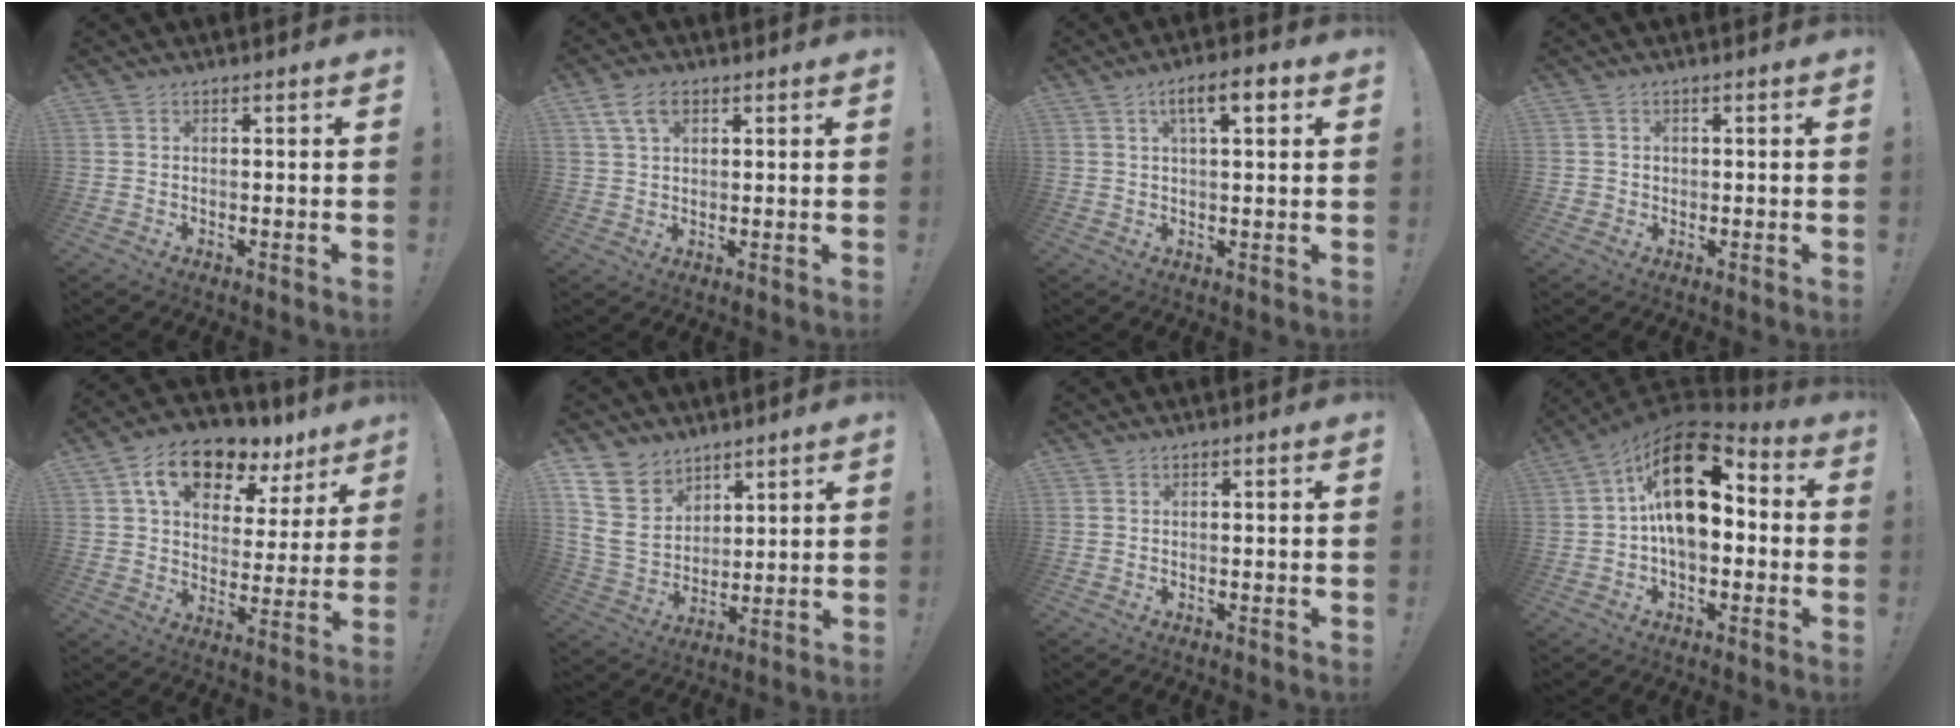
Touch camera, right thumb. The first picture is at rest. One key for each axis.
{"total": 6.8, "fx": 3.3, "fy": 4.1, "fz": 4.3, "tx": -0.074, "ty": 0.000, "tz": 0.064}
{"total": 7.3, "fx": 2.9, "fy": 2.1, "fz": 6.3, "tx": -0.087, "ty": -0.005, "tz": 0.040}
{"total": 1.8, "fx": 0.2, "fy": 1.7, "fz": 0.5, "tx": -0.001, "ty": -0.002, "tz": 0.002}
{"total": 14.4, "fx": 8.5, "fy": 8.4, "fz": 8.0, "tx": -0.135, "ty": -0.042, "tz": 0.156}
{"total": 15.1, "fx": 8.3, "fy": 11.0, "fz": 6.4, "tx": -0.126, "ty": -0.054, "tz": 0.163}
{"total": 0.0}
{"total": 20.4, "fx": 4.3, "fy": 11.7, "fz": 16.2, "tx": -0.251, "ty": -0.009, "tz": 0.081}